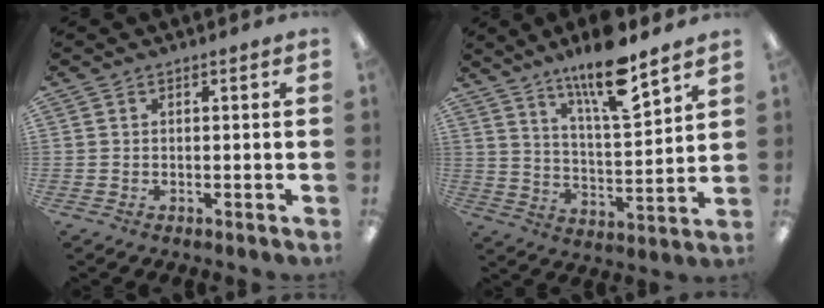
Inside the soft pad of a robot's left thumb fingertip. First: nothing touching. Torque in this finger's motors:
{"motor_torque": [0.75, 0.14, 1.04, -1.08, 0.15]}